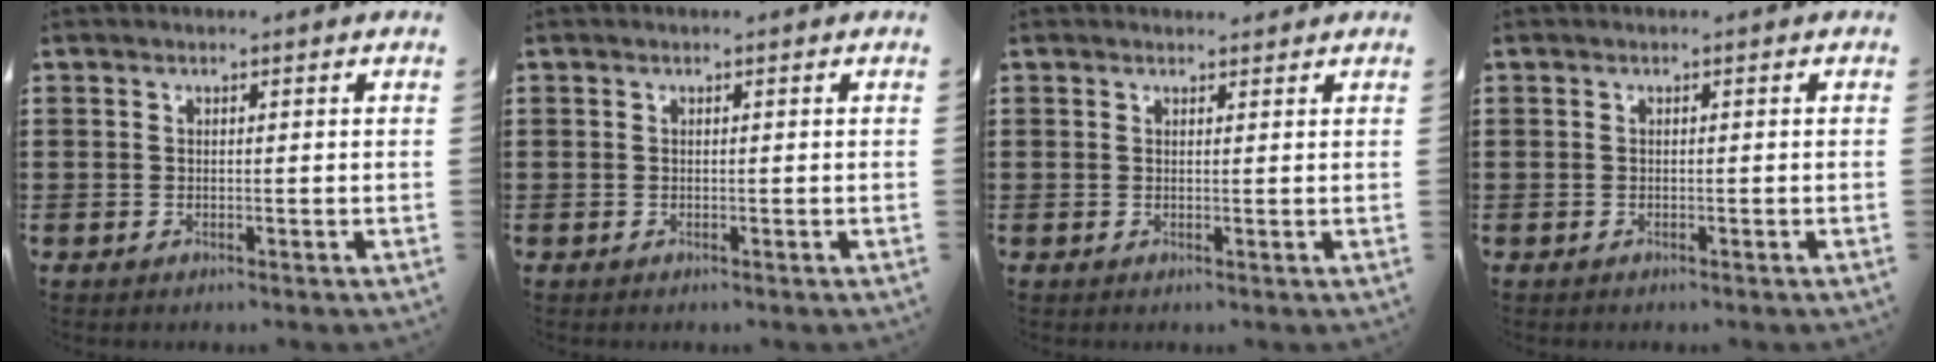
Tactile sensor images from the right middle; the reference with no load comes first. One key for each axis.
{"total": 0.0}
{"total": 0.8, "fx": 0.7, "fy": 0.3, "fz": 0.1, "tx": 0.004, "ty": -0.002, "tz": 0.012}
{"total": 0.0}